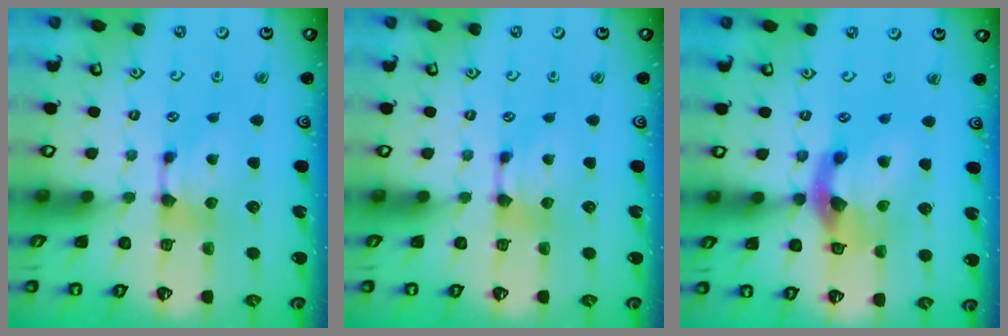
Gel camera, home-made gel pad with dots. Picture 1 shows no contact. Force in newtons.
{"total": 0.0}
{"total": 7.7, "press": 7.3, "slide": 2.4}